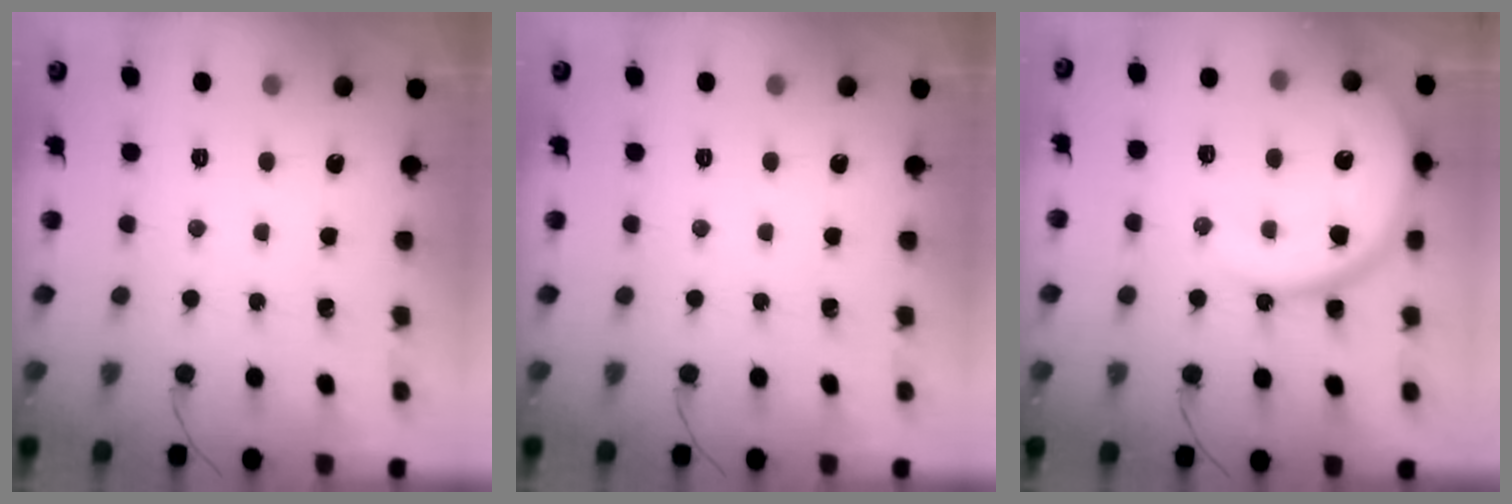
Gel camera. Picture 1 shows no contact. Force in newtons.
{"total": 0.0}
{"total": 15.4, "press": 15.4, "slide": 1.3}